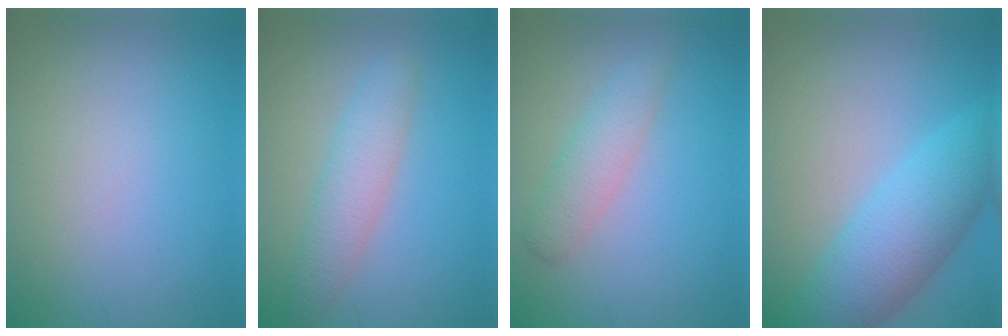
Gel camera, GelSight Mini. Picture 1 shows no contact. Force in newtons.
{"total": 3.8, "press": 3.8, "slide": 0.1}
{"total": 2.8, "press": 2.8, "slide": 0.1}
{"total": 7.6, "press": 7.6, "slide": 0.2}